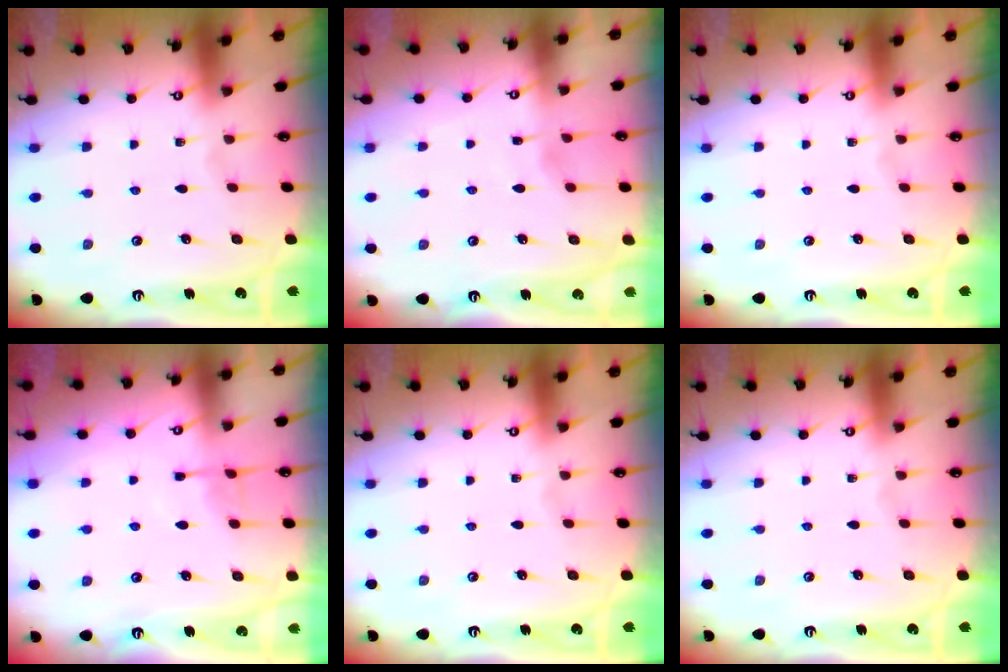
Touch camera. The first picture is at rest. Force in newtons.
{"total": 2.3, "press": 2.3, "slide": 0.3}
{"total": 0.0}
{"total": 3.4, "press": 3.4, "slide": 0.6}
{"total": 0.0}
{"total": 0.0}